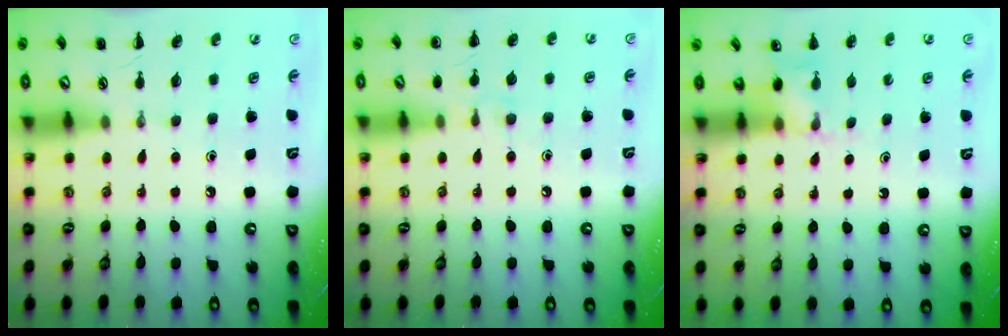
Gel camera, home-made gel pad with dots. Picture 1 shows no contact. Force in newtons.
{"total": 6.5, "press": 6.2, "slide": 1.9}
{"total": 3.7, "press": 3.5, "slide": 1.1}